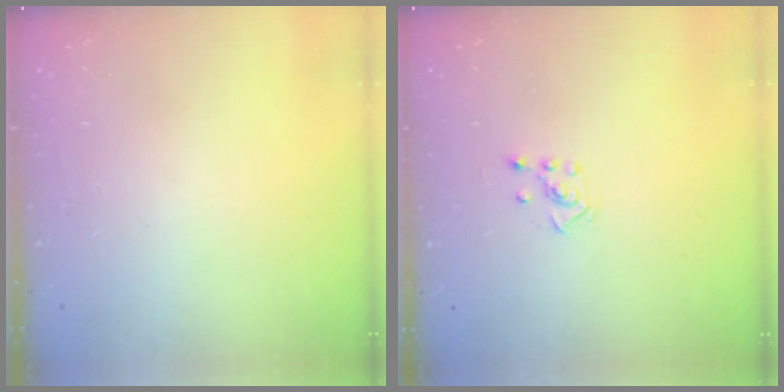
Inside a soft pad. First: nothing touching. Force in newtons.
{"total": 2.6, "press": 2.5, "slide": 0.6}